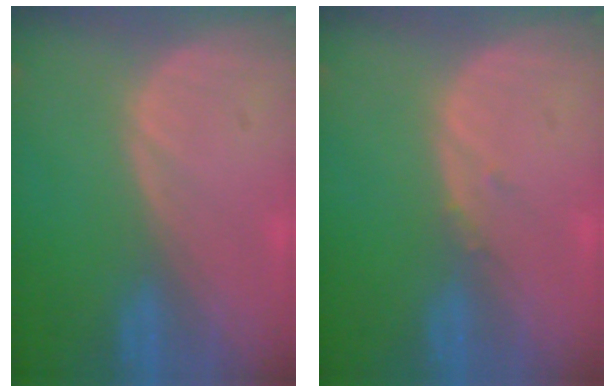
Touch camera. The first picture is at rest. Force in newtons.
{"total": 0.7, "press": 0.7, "slide": 0.3}